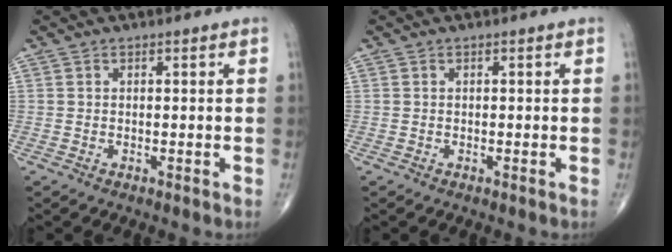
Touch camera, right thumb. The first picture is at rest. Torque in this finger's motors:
{"motor_torque": [0.06, 0.00, -0.03, -0.01, 0.01]}